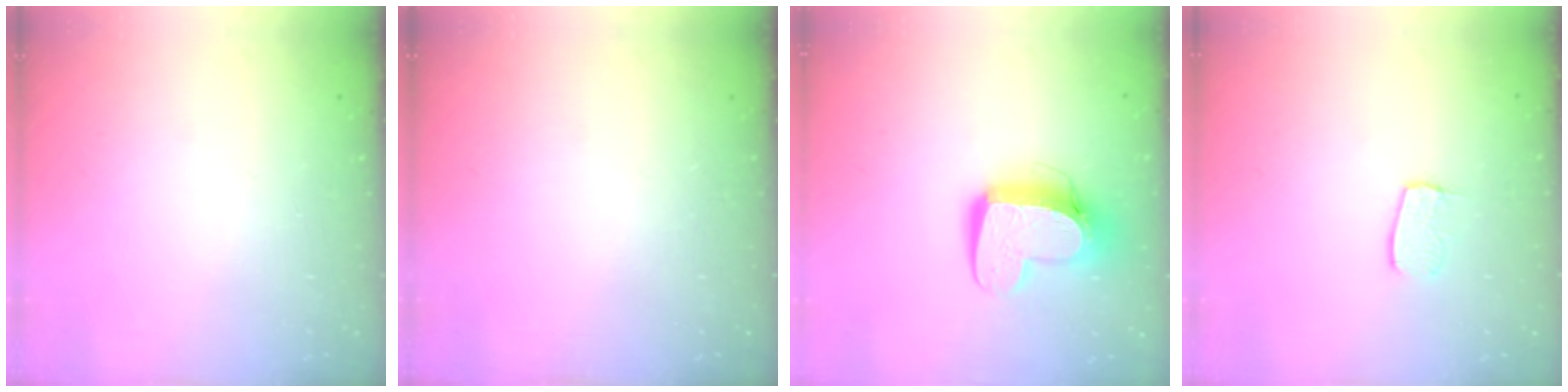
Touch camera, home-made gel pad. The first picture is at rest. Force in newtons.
{"total": 0.0}
{"total": 12.4, "press": 12.3, "slide": 1.2}
{"total": 6.0, "press": 6.0, "slide": 0.5}